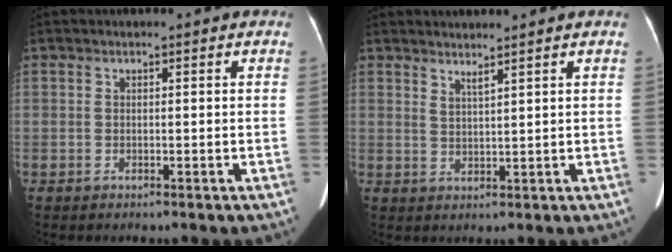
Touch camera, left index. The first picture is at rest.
{"total": 1.7, "force": [1.5, -0.5, 0.8], "torque": [-0.020, -0.016, 0.029]}